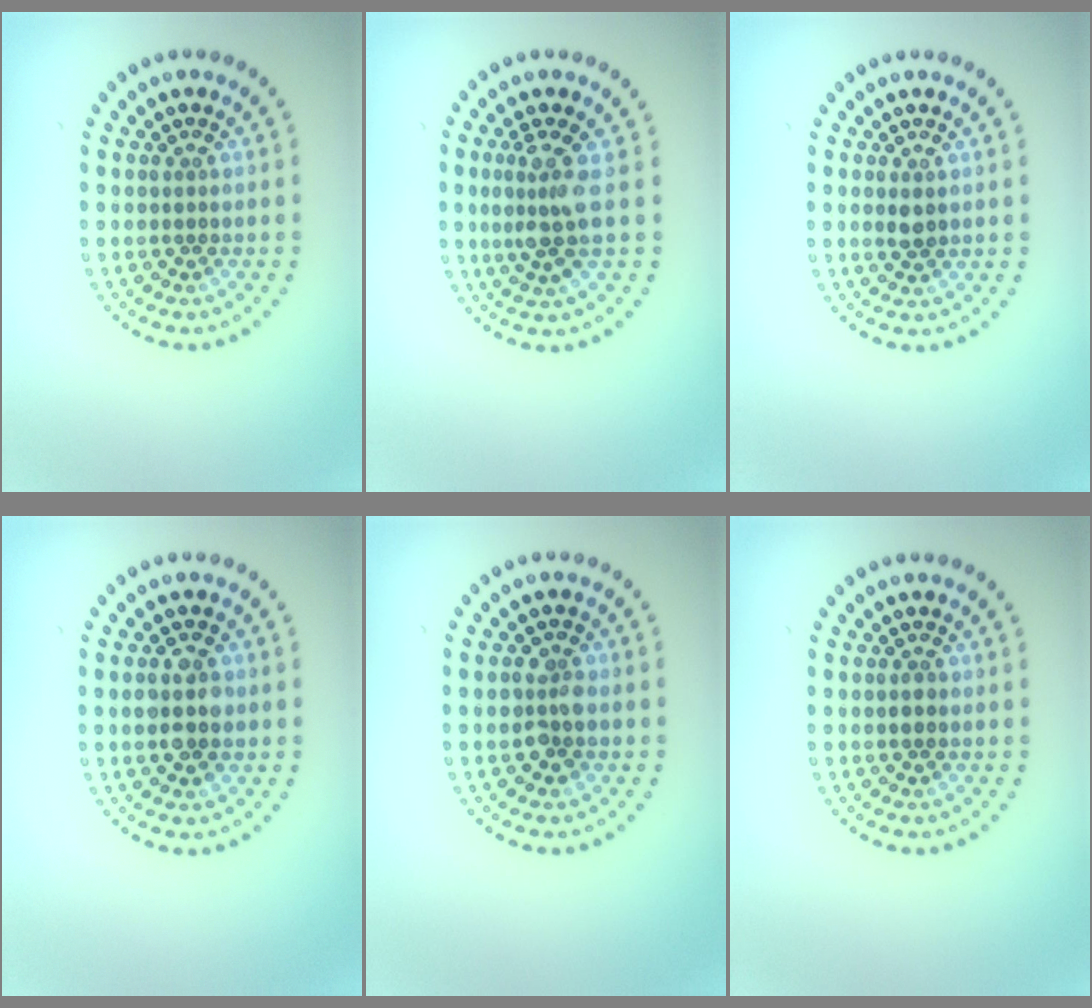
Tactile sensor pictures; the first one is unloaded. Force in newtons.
{"total": 2.9, "press": 2.4, "slide": 1.6}
{"total": 1.2, "press": 1.2, "slide": 0.1}
{"total": 3.6, "press": 3.6, "slide": 0.1}
{"total": 2.5, "press": 2.4, "slide": 0.4}
{"total": 1.2, "press": 1.2, "slide": 0.1}